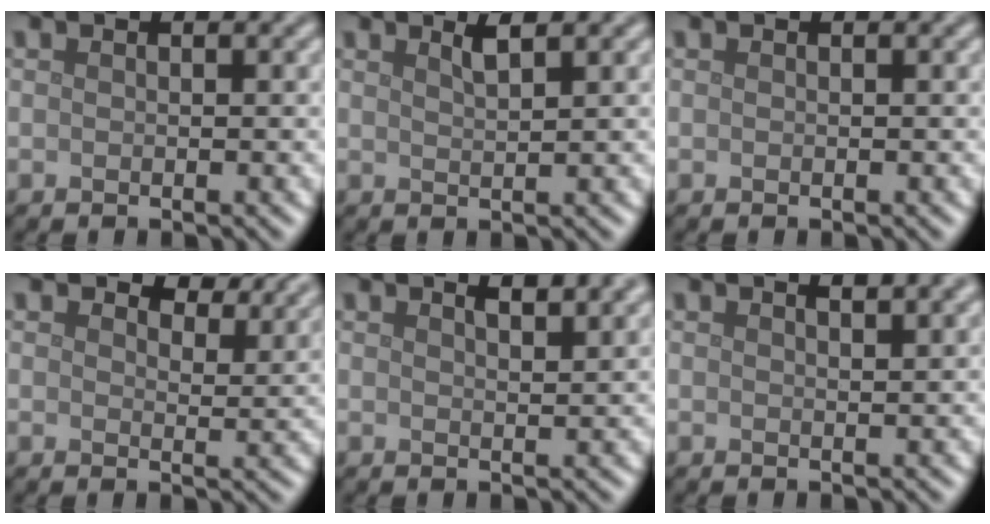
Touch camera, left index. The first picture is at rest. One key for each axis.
{"total": 1.6, "fx": 1.1, "fy": 0.4, "fz": 1.1, "tx": -0.010, "ty": 0.005, "tz": 0.014}
{"total": 0.0}
{"total": 3.9, "fx": 3.3, "fy": 1.4, "fz": 1.5, "tx": -0.031, "ty": -0.003, "tz": 0.042}
{"total": 4.0, "fx": 2.6, "fy": 1.3, "fz": 2.7, "tx": -0.015, "ty": 0.018, "tz": 0.018}
{"total": 2.7, "fx": 1.7, "fy": 0.8, "fz": 1.9, "tx": -0.011, "ty": 0.008, "tz": 0.014}